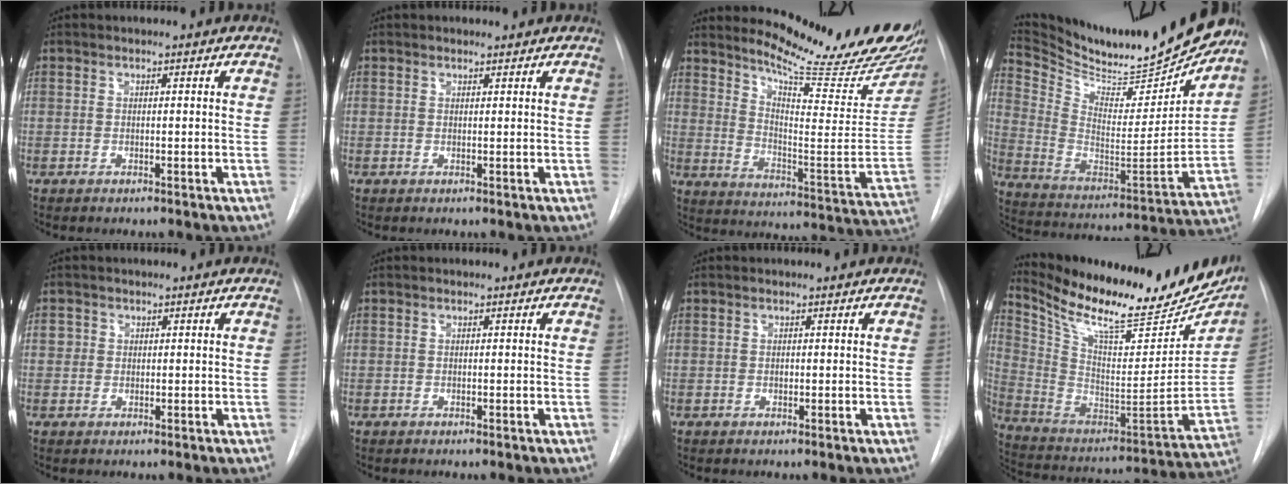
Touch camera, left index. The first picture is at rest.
{"total": 0.9, "force": [0.9, 0.3, 0.2], "torque": [-0.006, 0.008, 0.014]}
{"total": 22.2, "force": [19.8, 1.0, 9.9], "torque": [-0.150, -0.121, 0.262]}
{"total": 25.3, "force": [23.0, 4.3, 9.5], "torque": [-0.171, -0.069, 0.346]}
{"total": 1.7, "force": [0.5, 1.7, 0.2], "torque": [0.011, 0.007, 0.004]}
{"total": 0.0}
{"total": 0.0}
{"total": 27.7, "force": [22.8, 7.7, 13.9], "torque": [-0.238, -0.037, 0.335]}